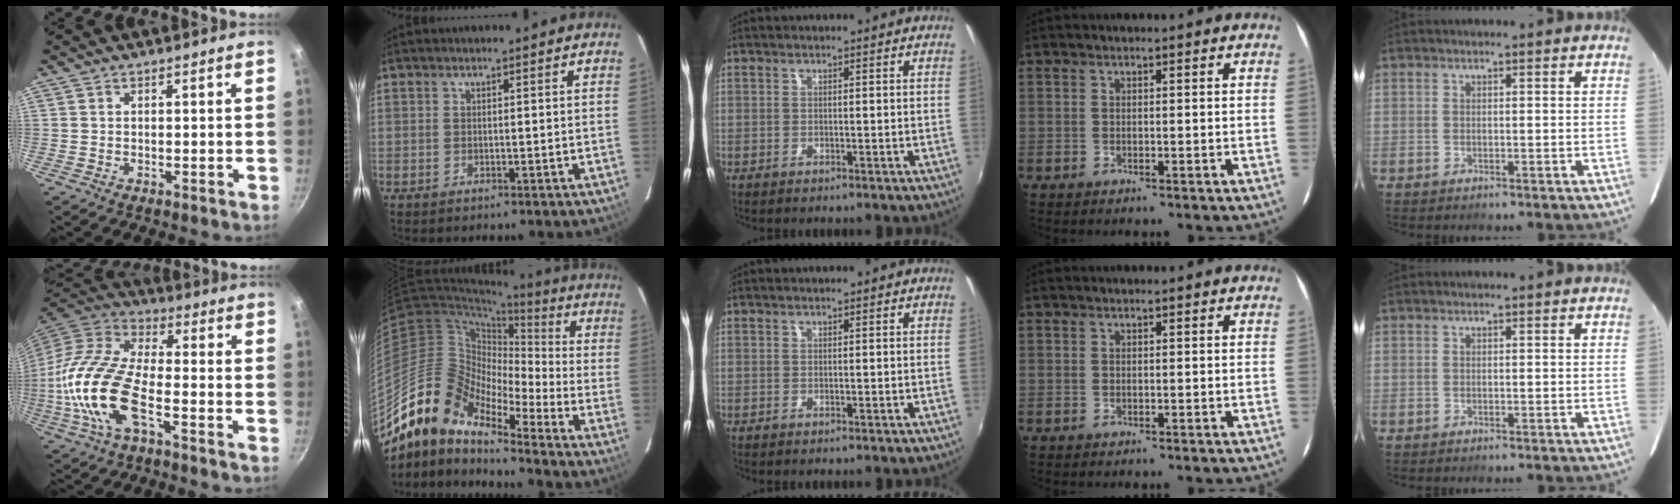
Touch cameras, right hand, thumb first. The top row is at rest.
{"thumb": {"total": 19.4, "force": [-5.8, 8.6, 16.4], "torque": [-0.328, 0.032, -0.130]}, "index": {"total": 16.6, "force": [-13.6, 5.6, 7.8], "torque": [-0.125, 0.000, -0.279]}}